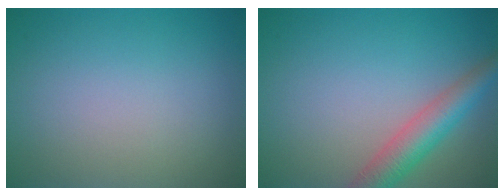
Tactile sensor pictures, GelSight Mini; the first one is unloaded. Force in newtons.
{"total": 4.7, "press": 4.6, "slide": 0.4}